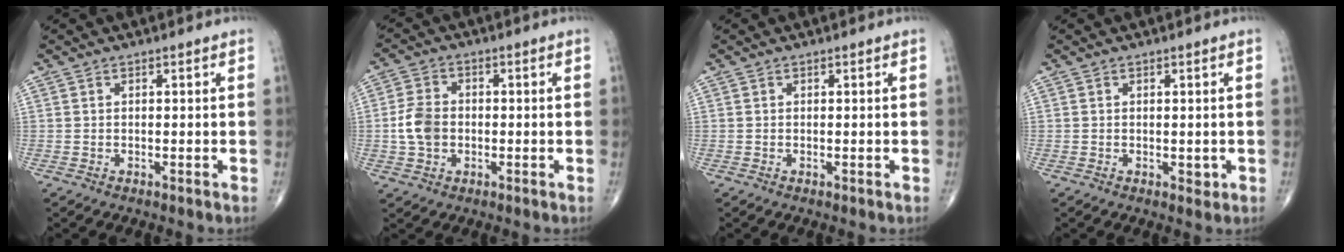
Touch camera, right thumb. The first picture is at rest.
{"total": 6.2, "force": [-0.8, 4.6, 4.0], "torque": [-0.073, 0.011, -0.018]}
{"total": 0.0}
{"total": 1.3, "force": [-0.1, 0.9, 0.9], "torque": [-0.005, -0.002, 0.000]}